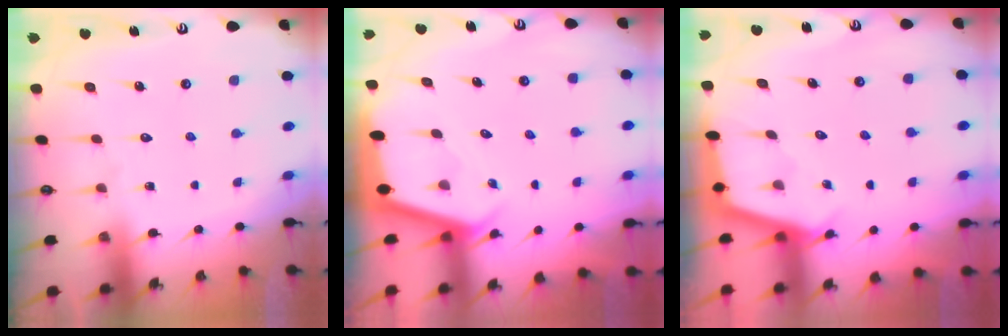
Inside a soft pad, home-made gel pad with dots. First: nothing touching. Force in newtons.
{"total": 2.2, "press": 2.2, "slide": 0.1}
{"total": 2.9, "press": 2.9, "slide": 0.3}